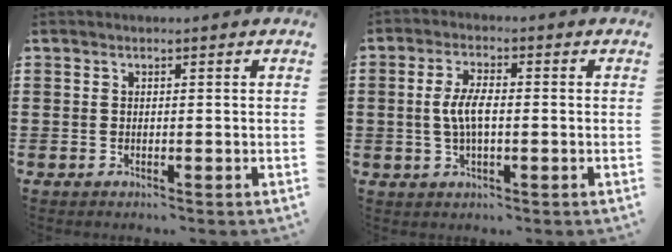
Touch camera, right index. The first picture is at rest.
{"total": 4.9, "force": [-0.2, 1.9, 4.5], "torque": [-0.098, 0.000, -0.009]}